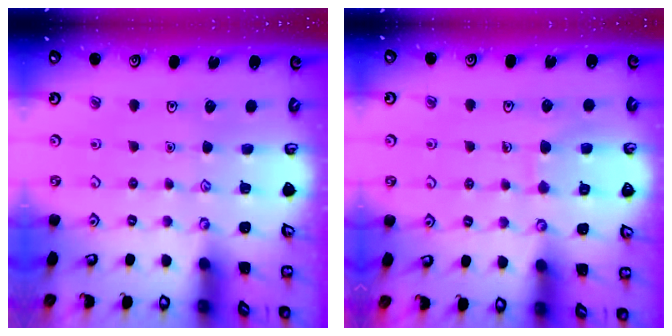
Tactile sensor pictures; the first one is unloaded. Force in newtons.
{"total": 7.0, "press": 7.0, "slide": 0.5}